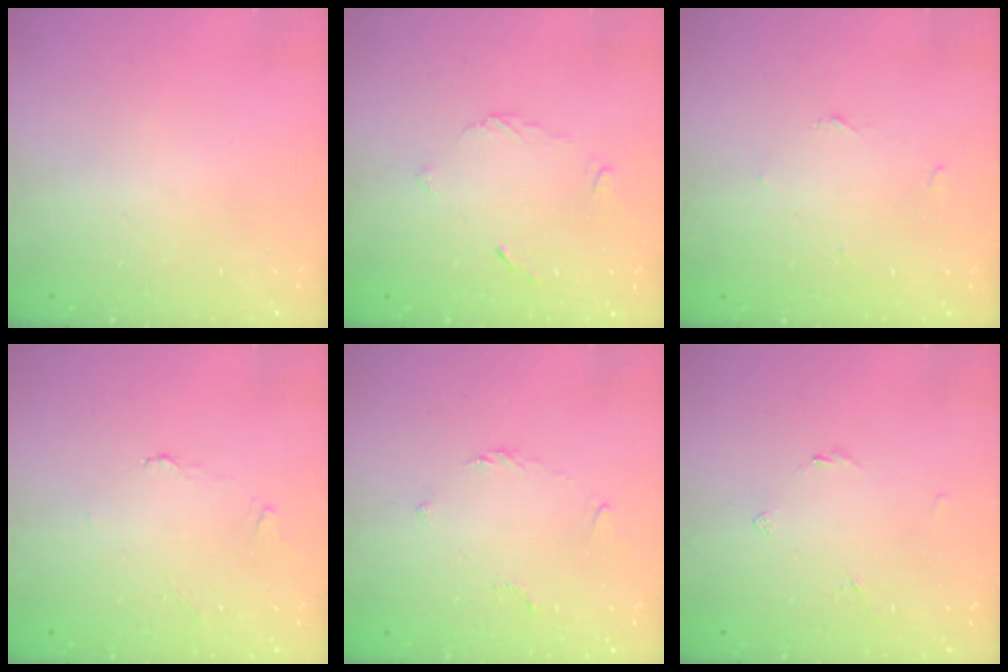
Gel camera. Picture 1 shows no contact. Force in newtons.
{"total": 4.5, "press": 4.5, "slide": 0.6}
{"total": 2.5, "press": 2.5, "slide": 0.3}
{"total": 1.9, "press": 1.8, "slide": 0.3}
{"total": 2.8, "press": 2.7, "slide": 0.7}
{"total": 2.8, "press": 2.7, "slide": 0.6}